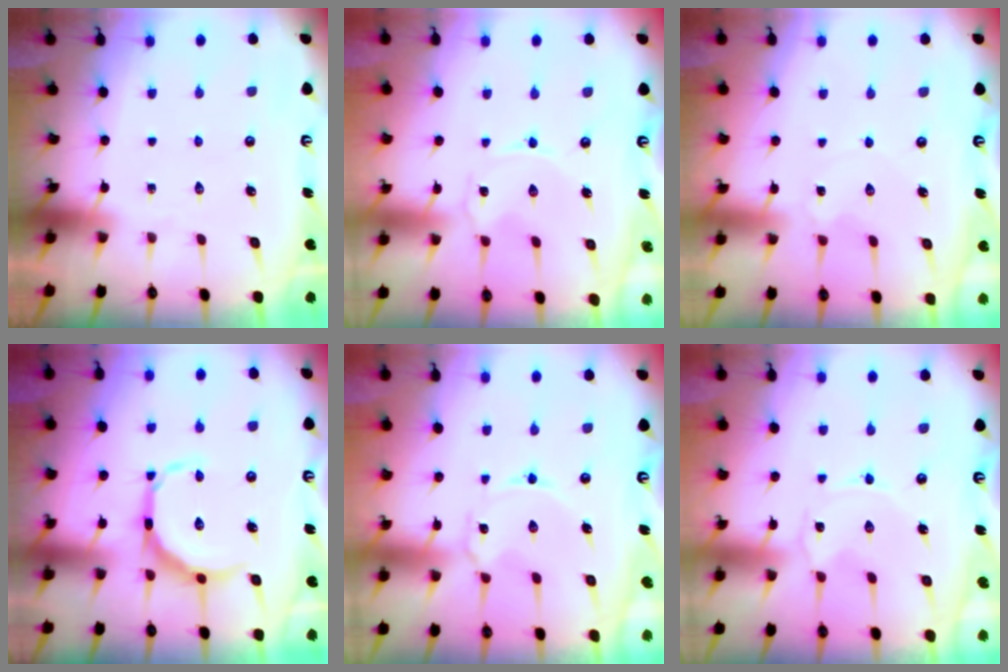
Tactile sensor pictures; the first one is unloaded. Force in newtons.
{"total": 0.0}
{"total": 1.5, "press": 1.5, "slide": 0.3}
{"total": 10.8, "press": 10.8, "slide": 0.7}
{"total": 2.3, "press": 2.3, "slide": 0.4}
{"total": 0.0}